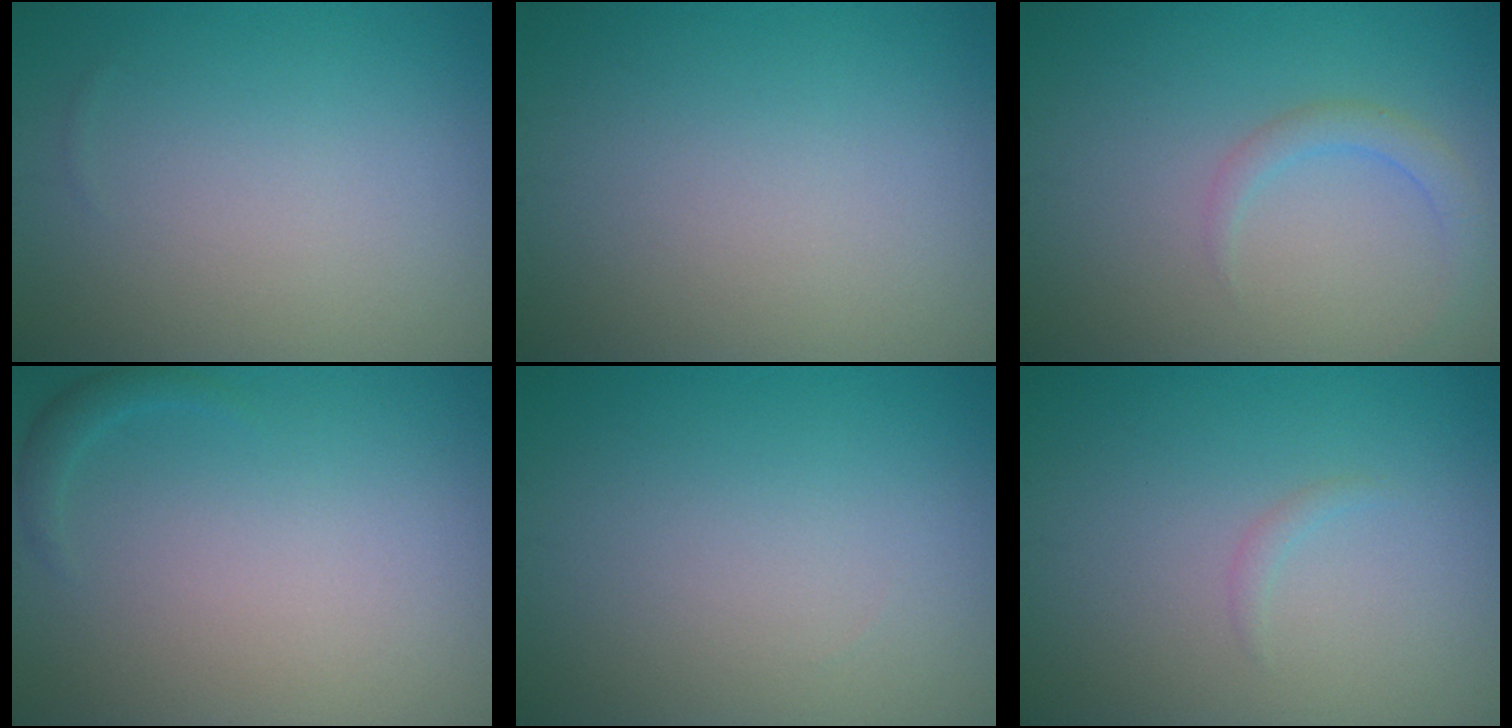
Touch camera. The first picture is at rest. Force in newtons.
{"total": 0.0}
{"total": 1.8, "press": 1.8, "slide": 0.0}
{"total": 1.0, "press": 1.0, "slide": 0.1}
{"total": 0.0}
{"total": 0.7, "press": 0.6, "slide": 0.1}